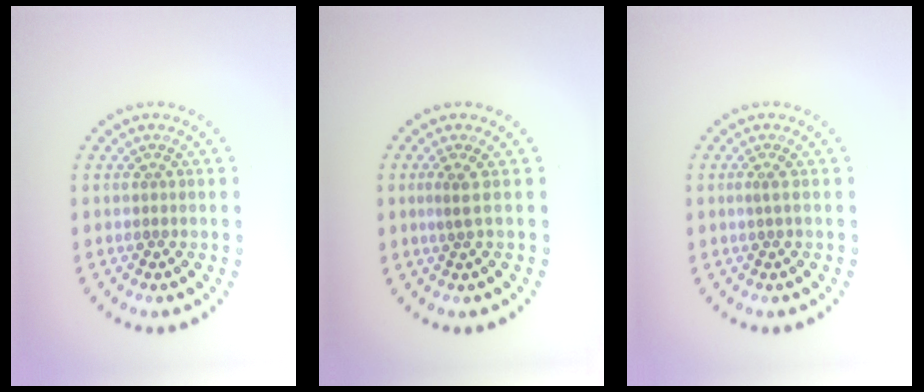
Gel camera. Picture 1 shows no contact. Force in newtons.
{"total": 1.4, "press": 0.9, "slide": 1.0}
{"total": 0.6, "press": 0.2, "slide": 0.6}